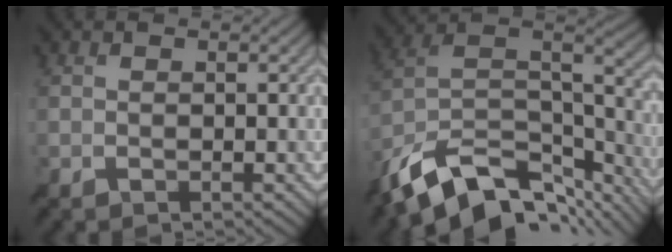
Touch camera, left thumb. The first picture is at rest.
{"total": 16.0, "force": [-11.0, 7.4, 9.0], "torque": [-0.219, -0.019, -0.172]}